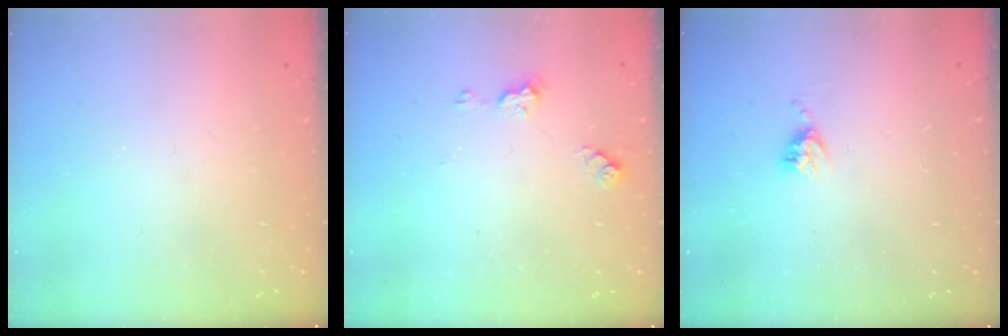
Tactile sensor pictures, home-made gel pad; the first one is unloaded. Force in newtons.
{"total": 5.1, "press": 5.0, "slide": 0.6}
{"total": 4.8, "press": 4.8, "slide": 0.4}